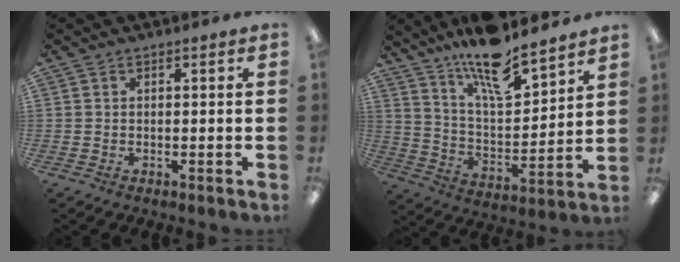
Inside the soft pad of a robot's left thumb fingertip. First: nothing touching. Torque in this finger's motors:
{"motor_torque": [0.39, 0.22, 1.53, -1.24, 0.21]}